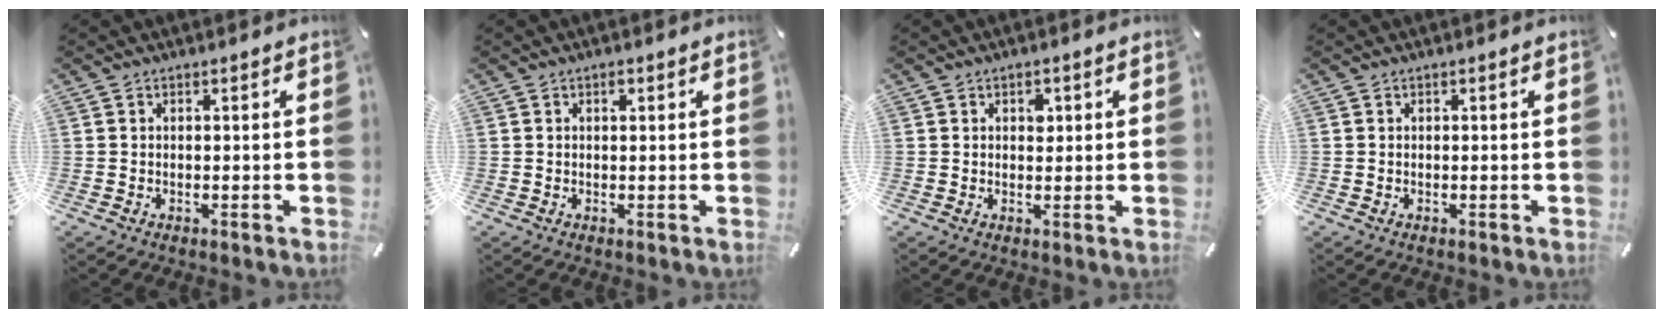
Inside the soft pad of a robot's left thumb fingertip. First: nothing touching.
{"total": 1.1, "force": [0.4, 0.7, 0.8], "torque": [-0.008, 0.001, 0.004]}
{"total": 2.3, "force": [0.8, 1.7, 1.4], "torque": [0.002, -0.007, 0.005]}
{"total": 0.0}